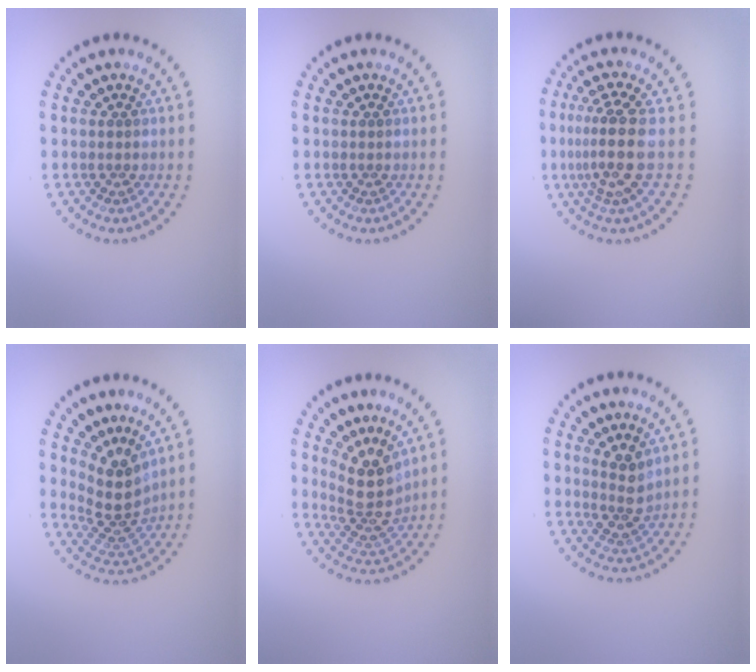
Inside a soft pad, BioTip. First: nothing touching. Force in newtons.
{"total": 0.0}
{"total": 3.9, "press": 2.8, "slide": 2.8}
{"total": 4.1, "press": 2.8, "slide": 2.9}
{"total": 4.0, "press": 3.1, "slide": 2.4}
{"total": 2.6, "press": 2.0, "slide": 1.7}